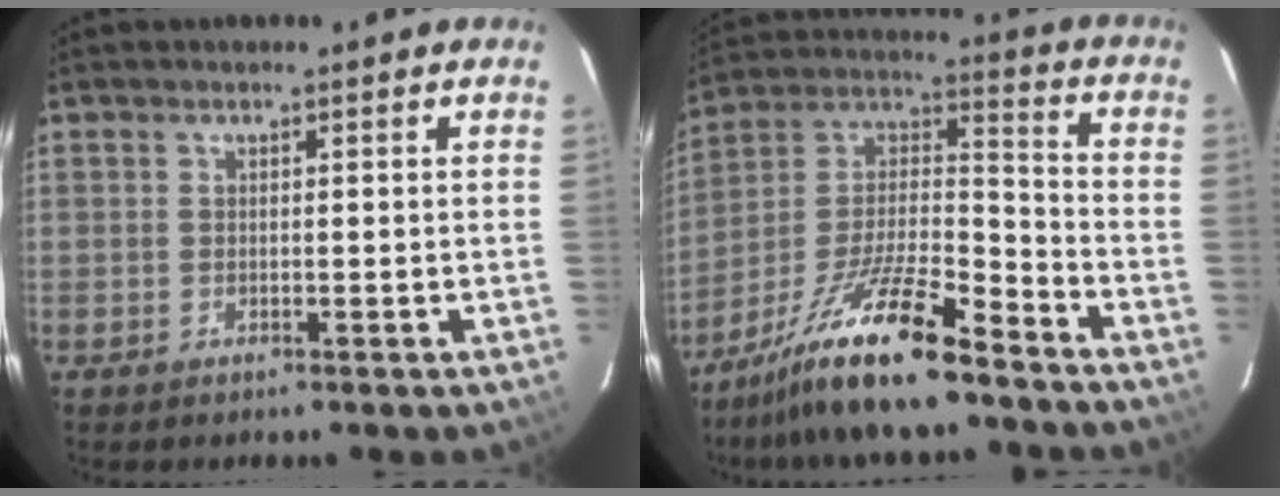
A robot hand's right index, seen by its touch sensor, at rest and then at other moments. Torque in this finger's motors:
{"motor_torque": [1.12, -1.02, 0.77, 0.19]}